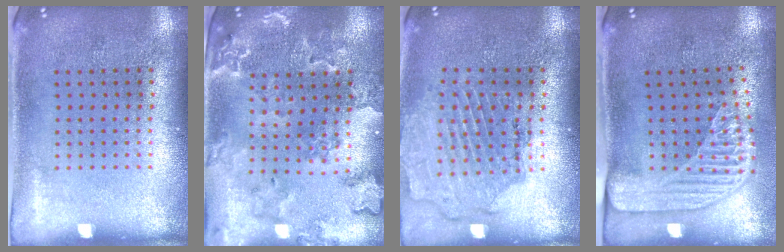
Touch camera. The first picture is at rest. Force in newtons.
{"total": 1.9, "press": 1.9, "slide": 0.3}
{"total": 1.6, "press": 1.5, "slide": 0.3}
{"total": 2.3, "press": 1.7, "slide": 1.5}